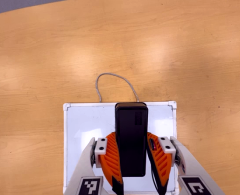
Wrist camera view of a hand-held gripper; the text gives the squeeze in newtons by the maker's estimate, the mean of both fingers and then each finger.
{"total": 6.5, "left": 5.4, "right": 7.5}